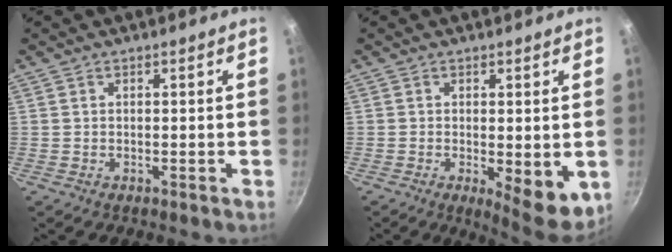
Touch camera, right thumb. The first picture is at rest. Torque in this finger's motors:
{"motor_torque": [-0.23, 0.53, -0.14, 0.13, 0.05]}